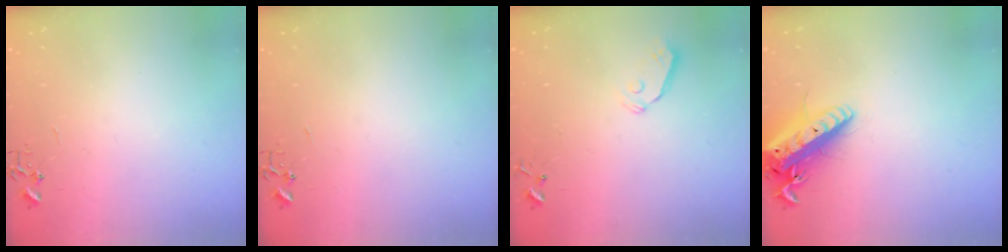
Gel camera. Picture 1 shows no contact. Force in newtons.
{"total": 0.0}
{"total": 4.4, "press": 4.3, "slide": 0.5}
{"total": 16.9, "press": 16.6, "slide": 3.2}